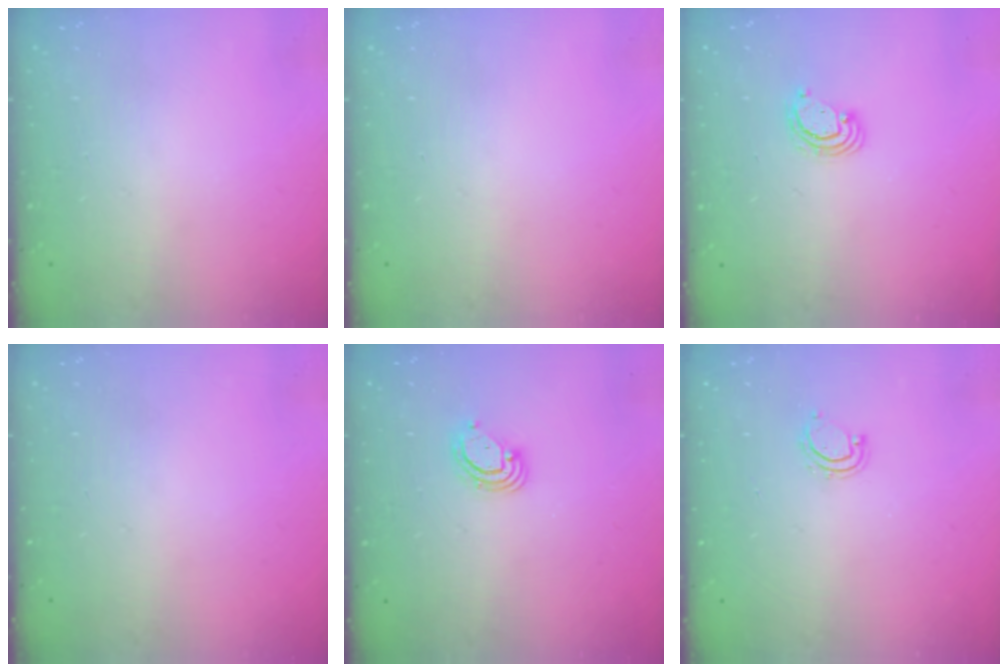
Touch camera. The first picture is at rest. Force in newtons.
{"total": 0.0}
{"total": 3.3, "press": 3.3, "slide": 0.2}
{"total": 0.0}
{"total": 3.6, "press": 3.6, "slide": 0.3}
{"total": 4.5, "press": 4.4, "slide": 0.4}